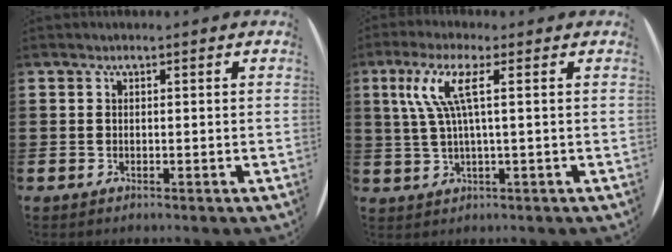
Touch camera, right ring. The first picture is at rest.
{"total": 5.8, "force": [1.7, 0.6, 5.5], "torque": [-0.119, -0.004, 0.024]}